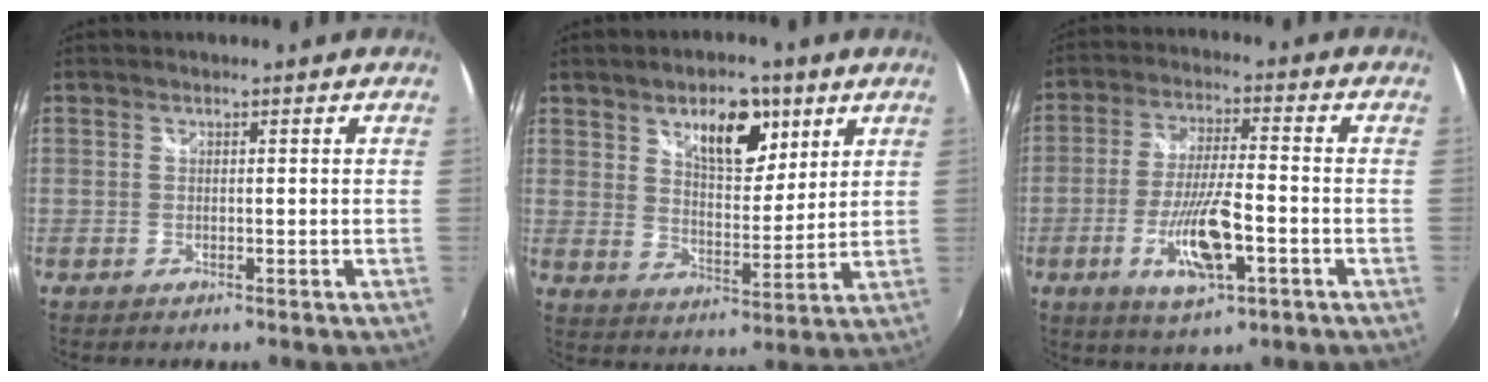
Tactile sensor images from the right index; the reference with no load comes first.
{"total": 11.2, "force": [6.2, 5.3, 7.7], "torque": [-0.109, 0.002, 0.100]}
{"total": 11.4, "force": [-4.3, 2.8, 10.1], "torque": [-0.202, -0.012, -0.076]}